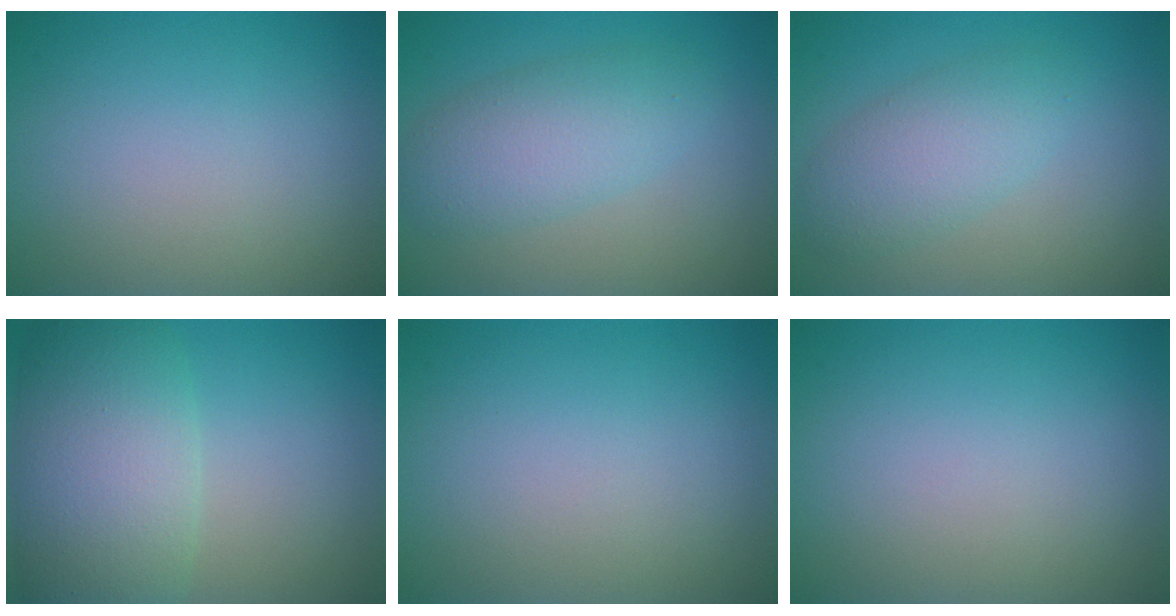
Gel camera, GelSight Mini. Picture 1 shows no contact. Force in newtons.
{"total": 4.5, "press": 4.5, "slide": 0.2}
{"total": 3.9, "press": 3.9, "slide": 0.1}
{"total": 8.2, "press": 8.1, "slide": 0.6}
{"total": 0.0}
{"total": 0.0}